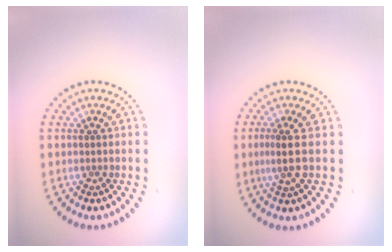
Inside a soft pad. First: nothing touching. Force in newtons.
{"total": 2.4, "press": 2.1, "slide": 1.3}